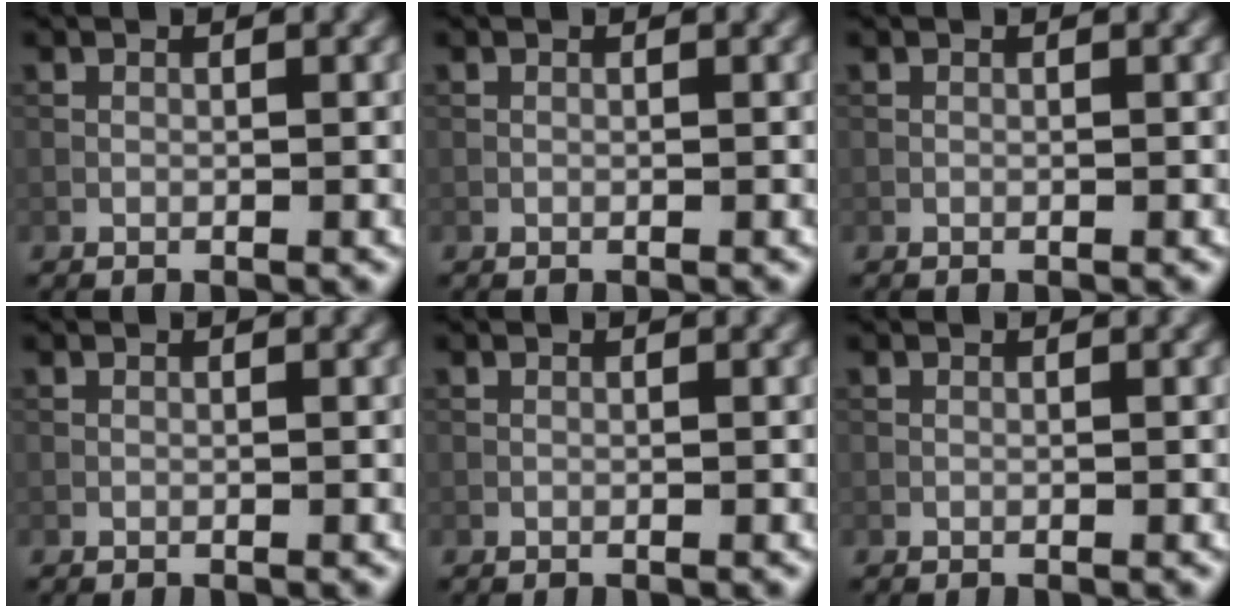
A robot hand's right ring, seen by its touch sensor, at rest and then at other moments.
{"total": 0.0}
{"total": 0.0}
{"total": 0.0}
{"total": 0.0}
{"total": 0.0}